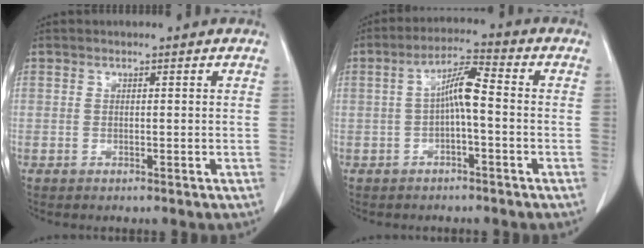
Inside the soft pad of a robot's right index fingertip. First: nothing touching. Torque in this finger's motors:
{"motor_torque": [0.89, -0.05, 0.15, 0.09]}